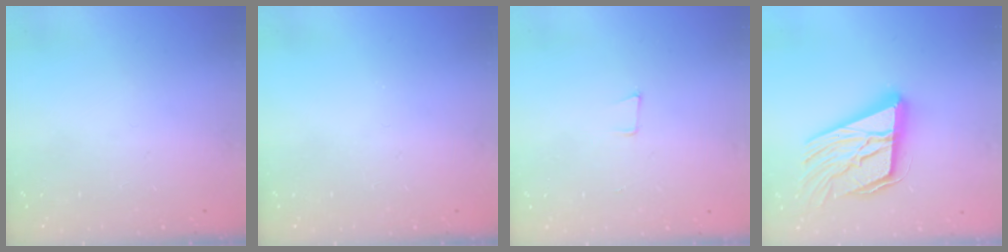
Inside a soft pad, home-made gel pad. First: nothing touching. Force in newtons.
{"total": 0.0}
{"total": 4.6, "press": 3.6, "slide": 2.9}
{"total": 23.6, "press": 23.1, "slide": 4.9}